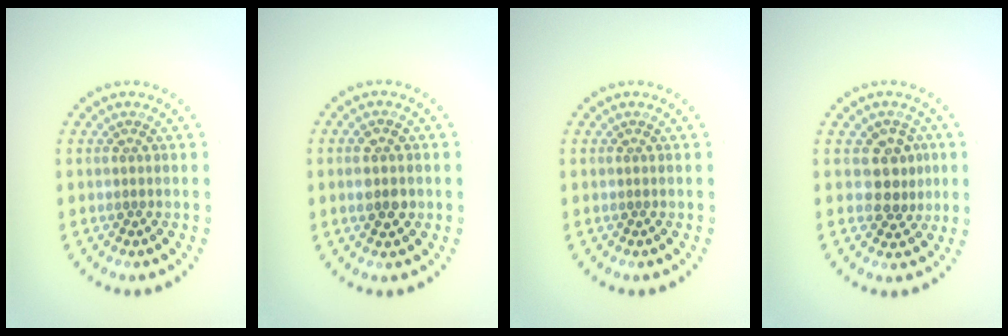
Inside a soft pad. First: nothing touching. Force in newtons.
{"total": 3.0, "press": 3.0, "slide": 0.1}
{"total": 0.0}
{"total": 2.9, "press": 2.7, "slide": 1.1}